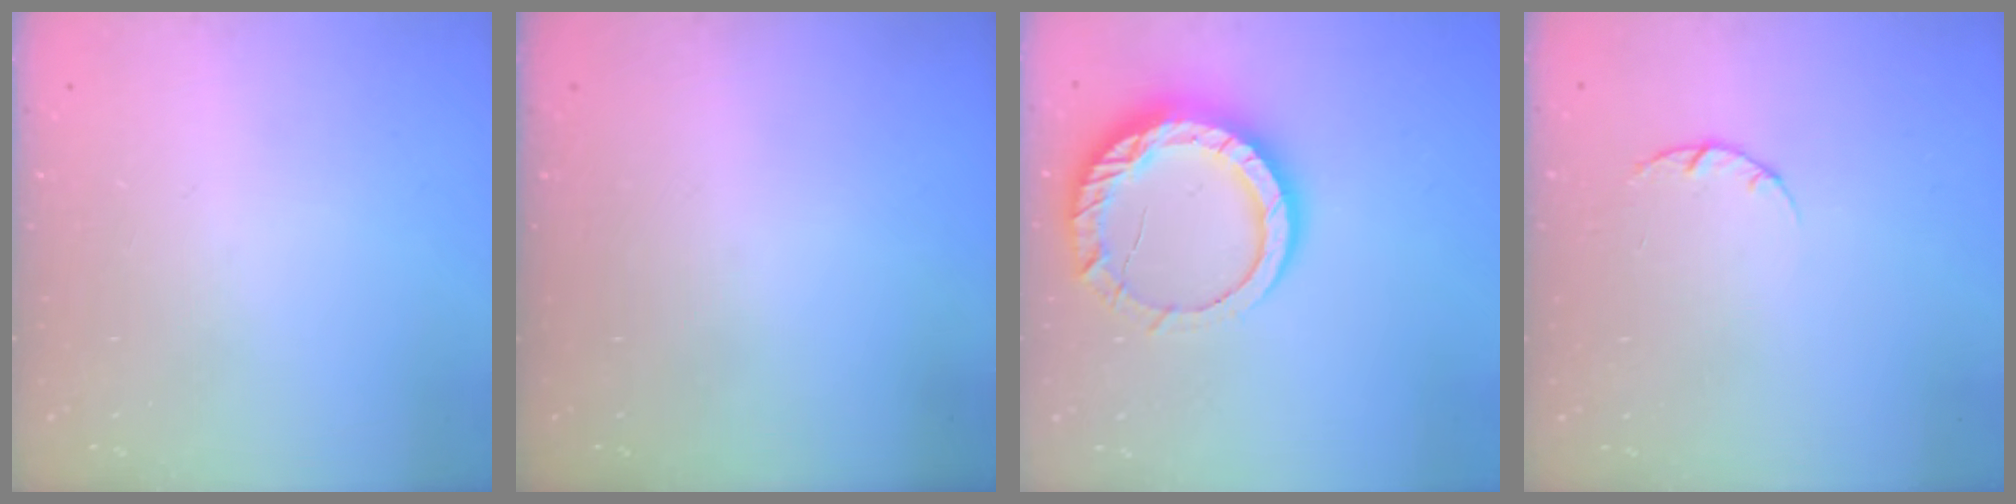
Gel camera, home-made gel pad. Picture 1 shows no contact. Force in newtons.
{"total": 0.0}
{"total": 14.3, "press": 14.3, "slide": 1.3}
{"total": 3.1, "press": 3.0, "slide": 0.4}